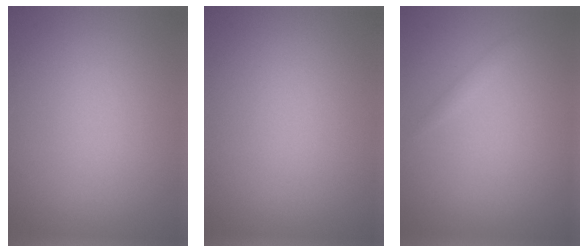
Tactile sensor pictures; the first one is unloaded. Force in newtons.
{"total": 0.0}
{"total": 0.7, "press": 0.7, "slide": 0.0}